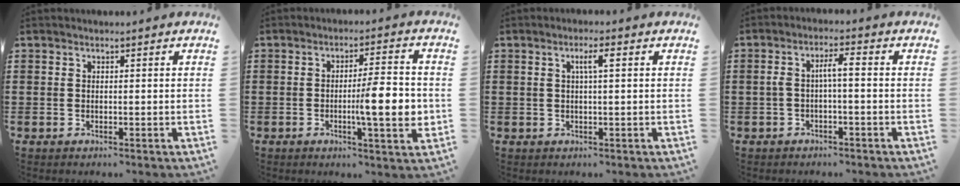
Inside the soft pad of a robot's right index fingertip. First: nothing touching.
{"total": 8.5, "force": [-1.1, 1.6, 8.3], "torque": [-0.114, -0.009, -0.022]}
{"total": 2.7, "force": [0.7, 0.4, 2.6], "torque": [-0.052, 0.006, 0.008]}
{"total": 3.5, "force": [-0.3, 0.6, 3.4], "torque": [-0.073, 0.006, -0.013]}